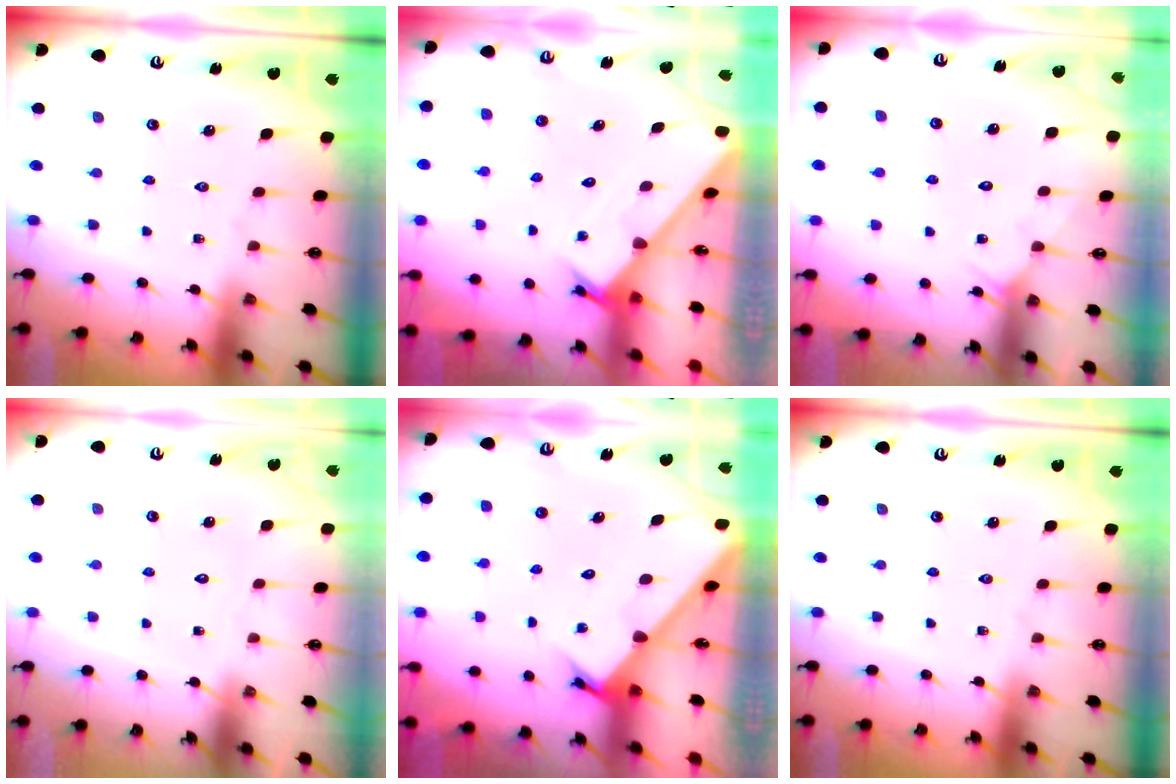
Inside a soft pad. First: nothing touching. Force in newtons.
{"total": 1.6, "press": 1.6, "slide": 0.1}
{"total": 4.3, "press": 4.3, "slide": 0.5}
{"total": 1.5, "press": 1.5, "slide": 0.0}
{"total": 2.6, "press": 2.6, "slide": 0.2}
{"total": 0.0}